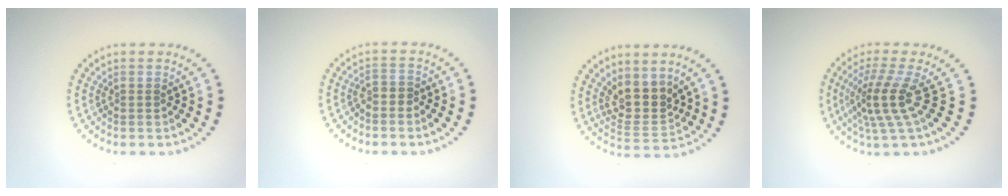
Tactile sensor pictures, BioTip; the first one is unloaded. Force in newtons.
{"total": 1.0, "press": 0.7, "slide": 0.6}
{"total": 3.6, "press": 2.9, "slide": 2.1}
{"total": 3.9, "press": 2.7, "slide": 2.8}